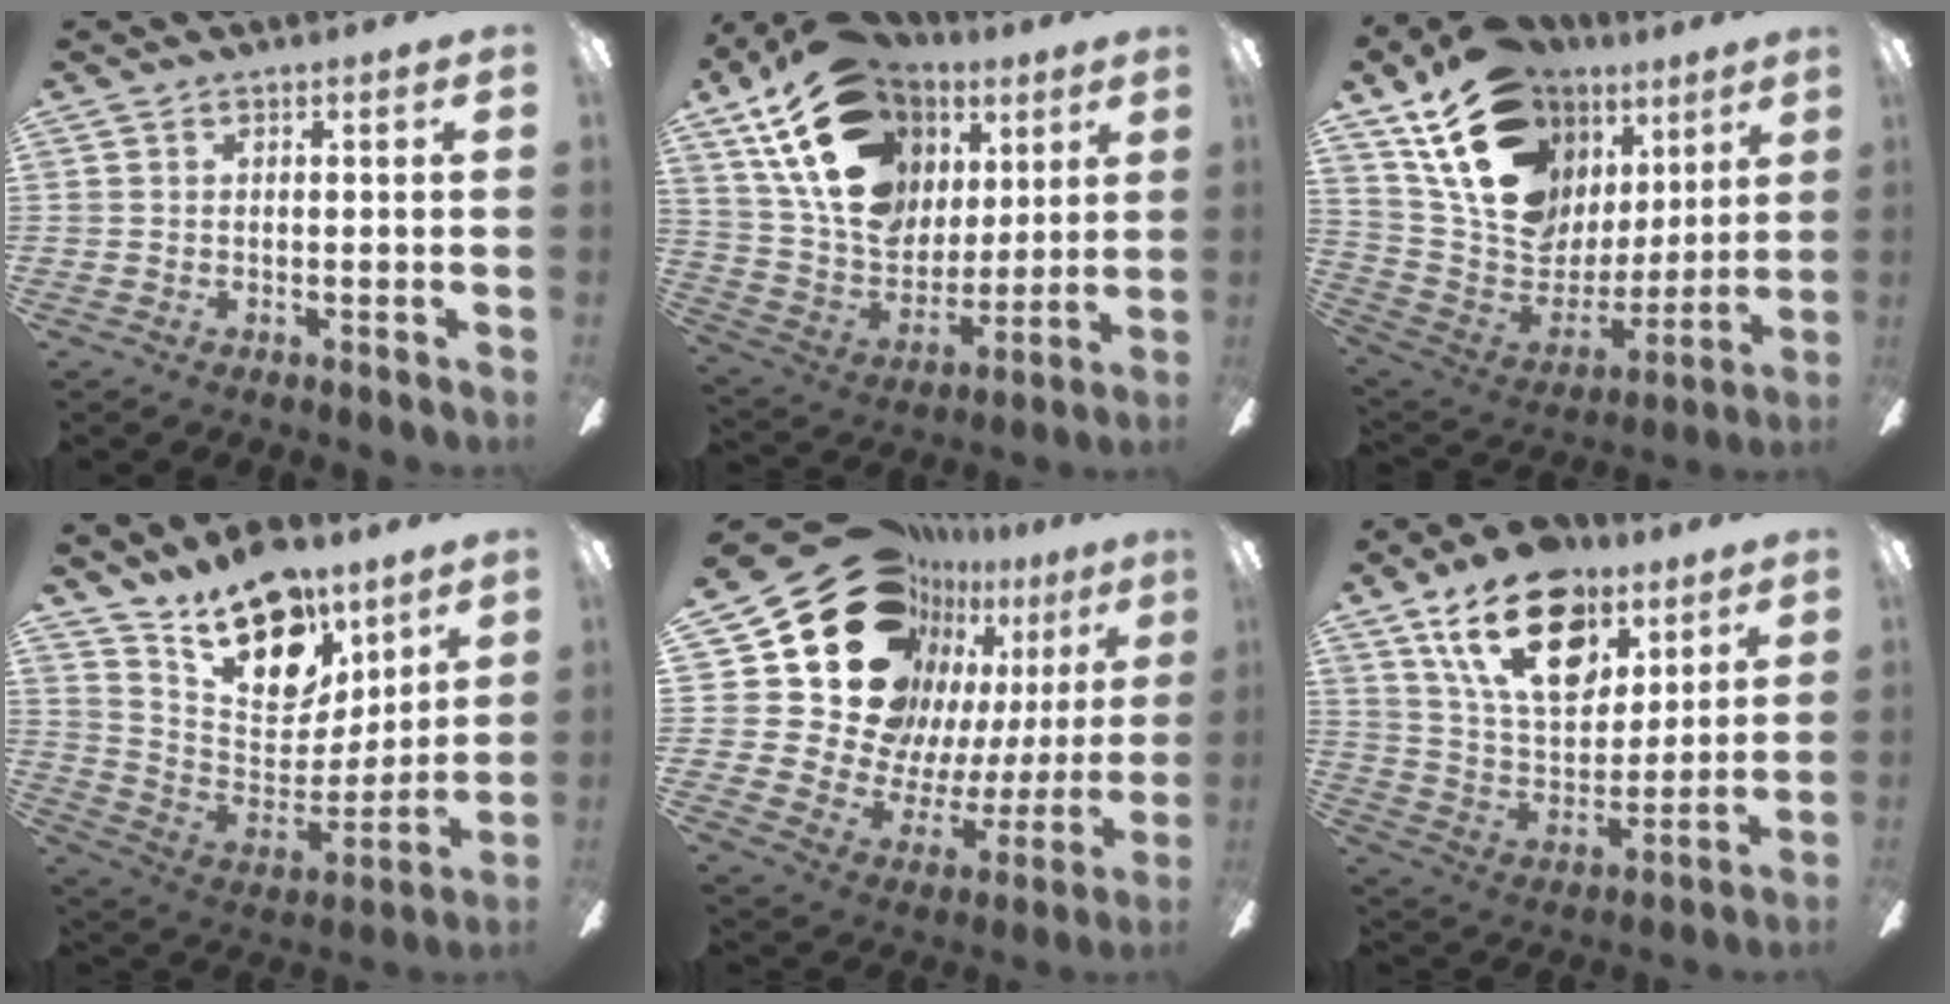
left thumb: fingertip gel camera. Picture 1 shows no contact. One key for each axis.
{"total": 23.9, "fx": 11.7, "fy": 16.7, "fz": 12.5, "tx": -0.229, "ty": -0.047, "tz": 0.222}
{"total": 20.2, "fx": 11.3, "fy": 13.7, "fz": 9.5, "tx": -0.168, "ty": -0.055, "tz": 0.214}
{"total": 19.7, "fx": 14.0, "fy": 10.6, "fz": 8.9, "tx": -0.148, "ty": -0.096, "tz": 0.258}
{"total": 26.3, "fx": 15.6, "fy": 16.9, "fz": 12.9, "tx": -0.238, "ty": -0.119, "tz": 0.312}
{"total": 22.7, "fx": 12.5, "fy": 13.4, "fz": 13.4, "tx": -0.213, "ty": -0.053, "tz": 0.223}